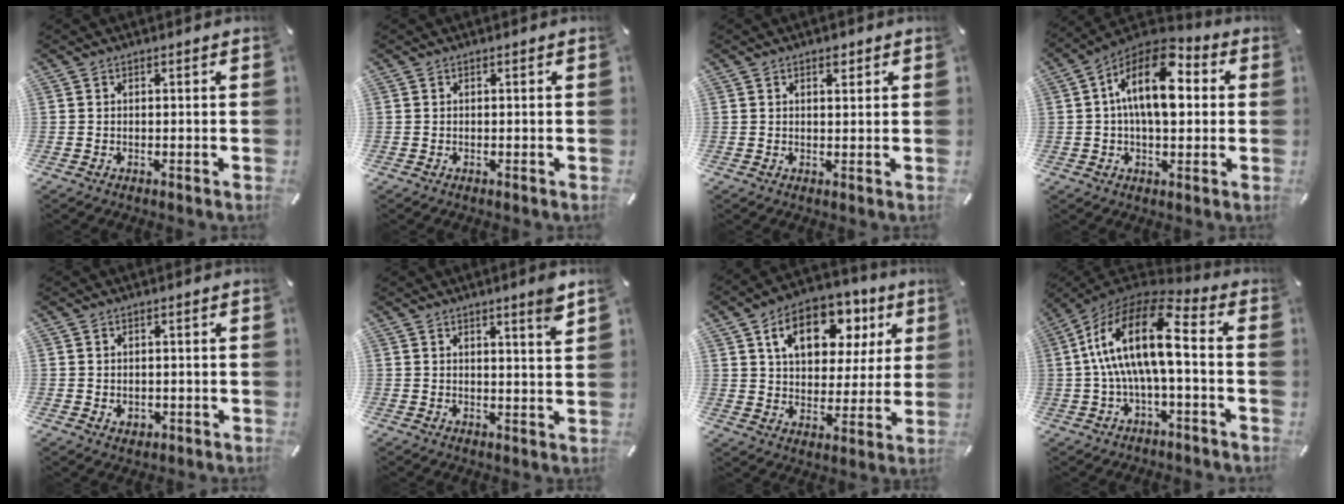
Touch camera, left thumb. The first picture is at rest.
{"total": 0.0}
{"total": 1.9, "force": [1.1, 1.1, 1.0], "torque": [-0.006, -0.004, 0.016]}
{"total": 16.1, "force": [3.4, 8.6, 13.1], "torque": [-0.232, -0.012, 0.058]}
{"total": 1.6, "force": [-0.2, 1.5, 0.7], "torque": [-0.006, 0.001, -0.007]}
{"total": 4.4, "force": [3.3, 0.0, 2.9], "torque": [-0.048, -0.023, 0.053]}
{"total": 16.2, "force": [7.5, 10.6, 9.6], "torque": [-0.149, -0.018, 0.130]}
{"total": 18.6, "force": [0.6, 7.7, 16.9], "torque": [-0.324, 0.006, 0.007]}